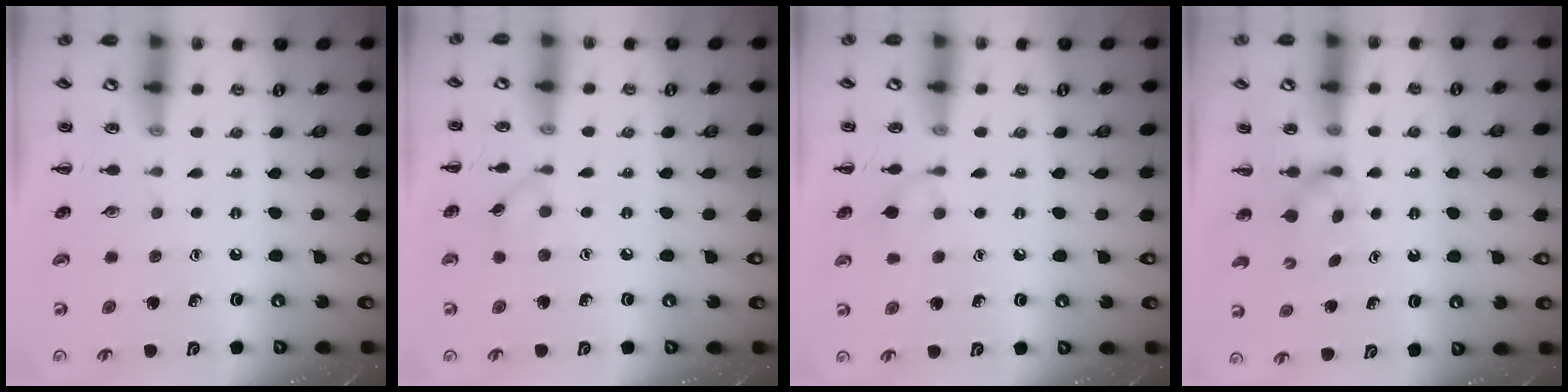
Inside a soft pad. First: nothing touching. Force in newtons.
{"total": 3.6, "press": 3.3, "slide": 1.5}
{"total": 6.2, "press": 5.8, "slide": 2.2}
{"total": 2.9, "press": 2.8, "slide": 1.0}